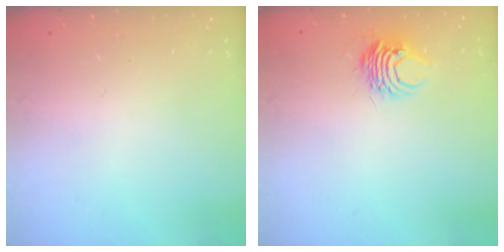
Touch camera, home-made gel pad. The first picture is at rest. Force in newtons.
{"total": 6.8, "press": 6.7, "slide": 0.7}